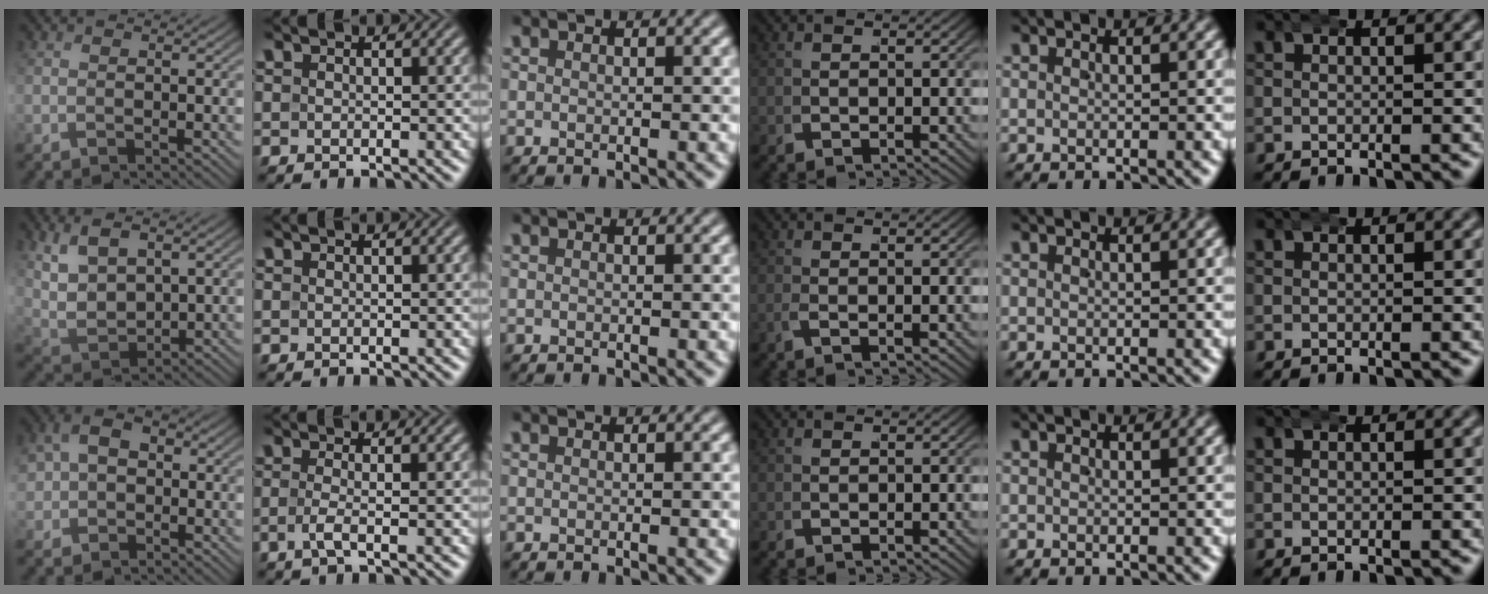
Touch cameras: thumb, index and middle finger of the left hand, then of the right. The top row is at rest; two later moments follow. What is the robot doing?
{"motion": "wrap", "object": "aluminum foil"}